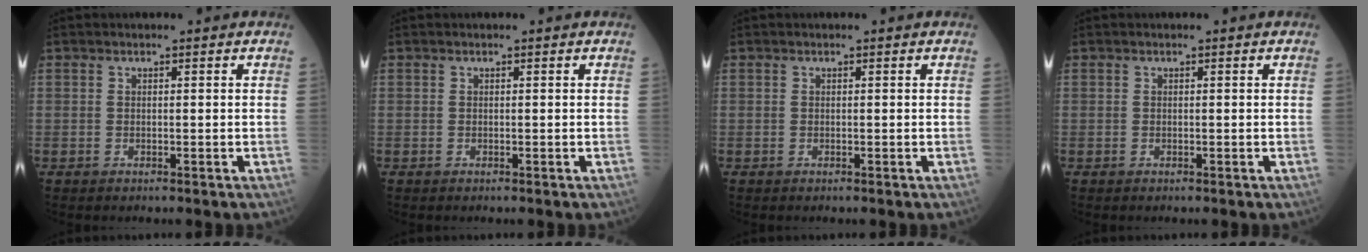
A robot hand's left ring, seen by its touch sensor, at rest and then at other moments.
{"total": 0.0}
{"total": 0.0}
{"total": 0.0}